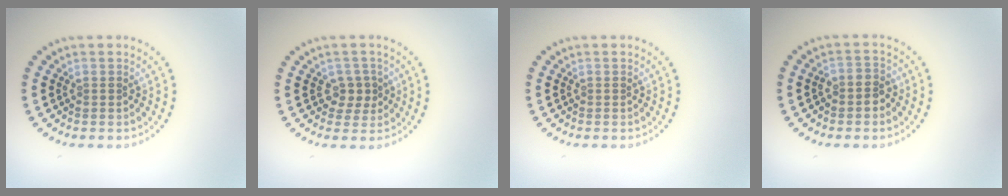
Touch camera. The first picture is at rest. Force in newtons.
{"total": 1.9, "press": 1.7, "slide": 0.8}
{"total": 0.0}
{"total": 1.9, "press": 1.7, "slide": 0.8}